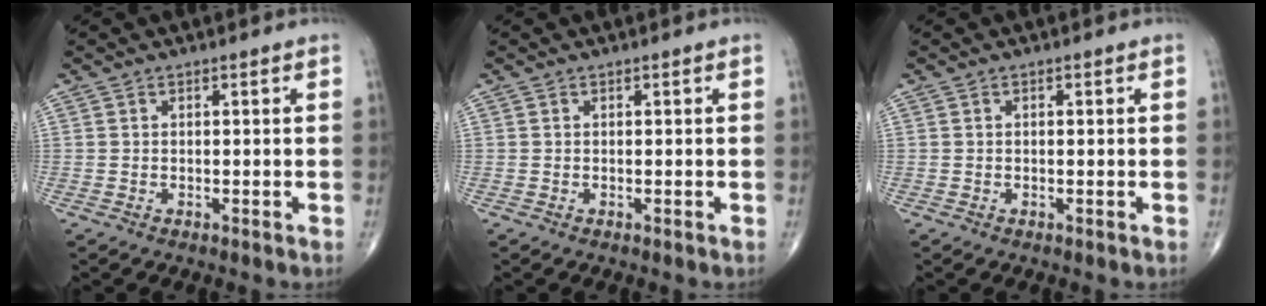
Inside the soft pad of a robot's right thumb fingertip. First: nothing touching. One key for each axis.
{"total": 0.0}
{"total": 0.6, "fx": 0.1, "fy": 0.2, "fz": 0.5, "tx": -0.014, "ty": 0.003, "tz": 0.004}